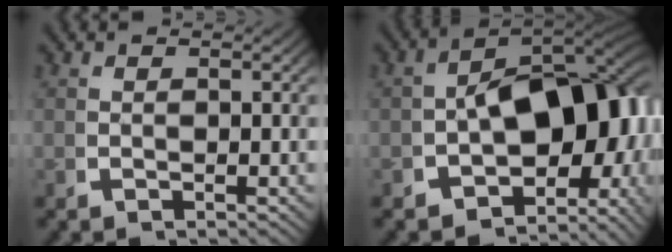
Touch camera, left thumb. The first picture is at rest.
{"total": 17.4, "force": [-1.6, 11.4, 13.1], "torque": [-0.199, -0.047, -0.014]}